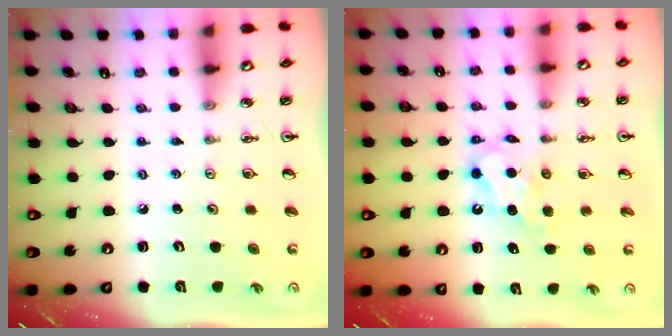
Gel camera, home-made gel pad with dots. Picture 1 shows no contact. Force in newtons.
{"total": 6.4, "press": 6.4, "slide": 0.3}